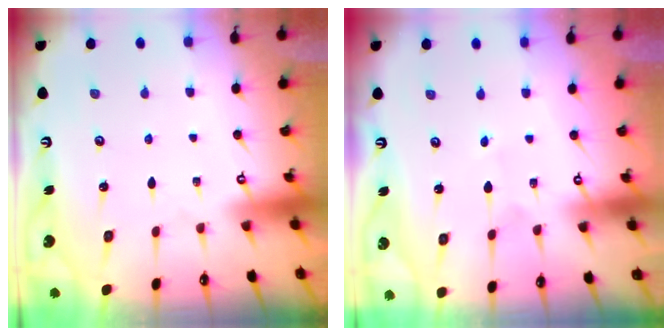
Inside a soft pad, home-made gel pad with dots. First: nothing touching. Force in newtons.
{"total": 2.2, "press": 2.1, "slide": 0.2}